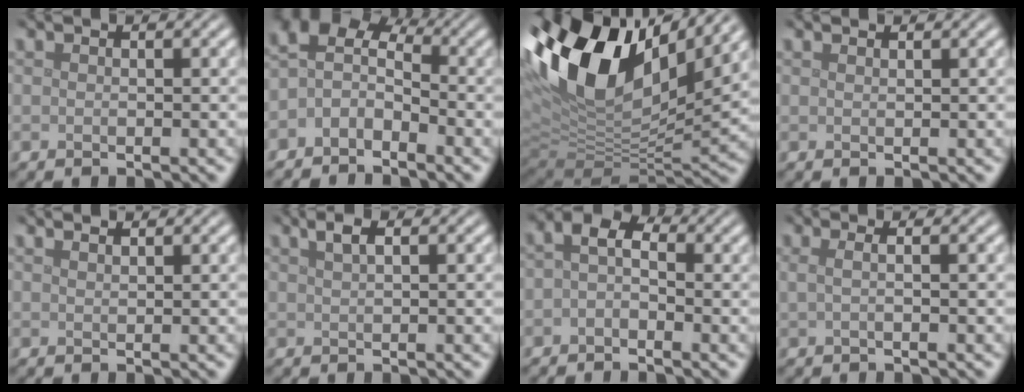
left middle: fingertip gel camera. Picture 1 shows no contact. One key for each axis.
{"total": 3.9, "fx": -1.2, "fy": 2.6, "fz": 2.7, "tx": -0.047, "ty": 0.008, "tz": -0.039}
{"total": 15.7, "fx": 6.9, "fy": 7.7, "fz": 11.9, "tx": -0.251, "ty": 0.033, "tz": 0.117}
{"total": 0.6, "fx": 0.6, "fy": 0.1, "fz": 0.2, "tx": -0.003, "ty": 0.000, "tz": 0.007}
{"total": 1.5, "fx": 1.4, "fy": 0.4, "fz": 0.6, "tx": -0.001, "ty": -0.002, "tz": 0.011}
{"total": 1.7, "fx": 1.1, "fy": 0.5, "fz": 1.2, "tx": -0.023, "ty": 0.006, "tz": 0.020}
{"total": 2.5, "fx": -0.1, "fy": 1.6, "fz": 1.9, "tx": -0.037, "ty": 0.008, "tz": -0.014}
{"total": 2.2, "fx": 0.7, "fy": 1.1, "fz": 1.8, "tx": -0.016, "ty": 0.007, "tz": -0.015}